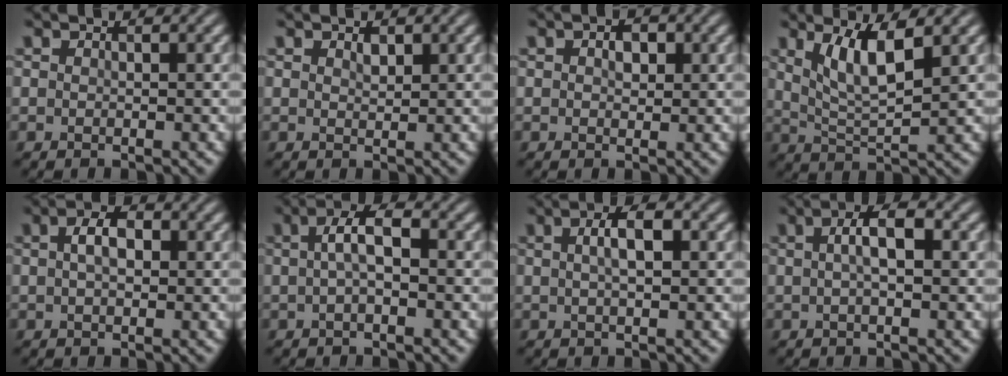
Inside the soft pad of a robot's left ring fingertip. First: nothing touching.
{"total": 1.0, "force": [0.6, 0.5, 0.6], "torque": [-0.012, -0.001, 0.012]}
{"total": 1.8, "force": [0.5, 1.2, 1.3], "torque": [-0.020, 0.002, 0.005]}
{"total": 4.7, "force": [2.2, 1.3, 4.0], "torque": [-0.081, -0.008, 0.043]}
{"total": 2.9, "force": [0.6, 1.7, 2.2], "torque": [-0.042, 0.005, 0.007]}
{"total": 3.0, "force": [0.2, 1.1, 2.8], "torque": [-0.057, 0.006, 0.000]}
{"total": 3.0, "force": [0.7, 1.0, 2.7], "torque": [-0.050, 0.007, 0.010]}
{"total": 3.2, "force": [0.5, 1.0, 3.0], "torque": [-0.054, 0.008, 0.005]}